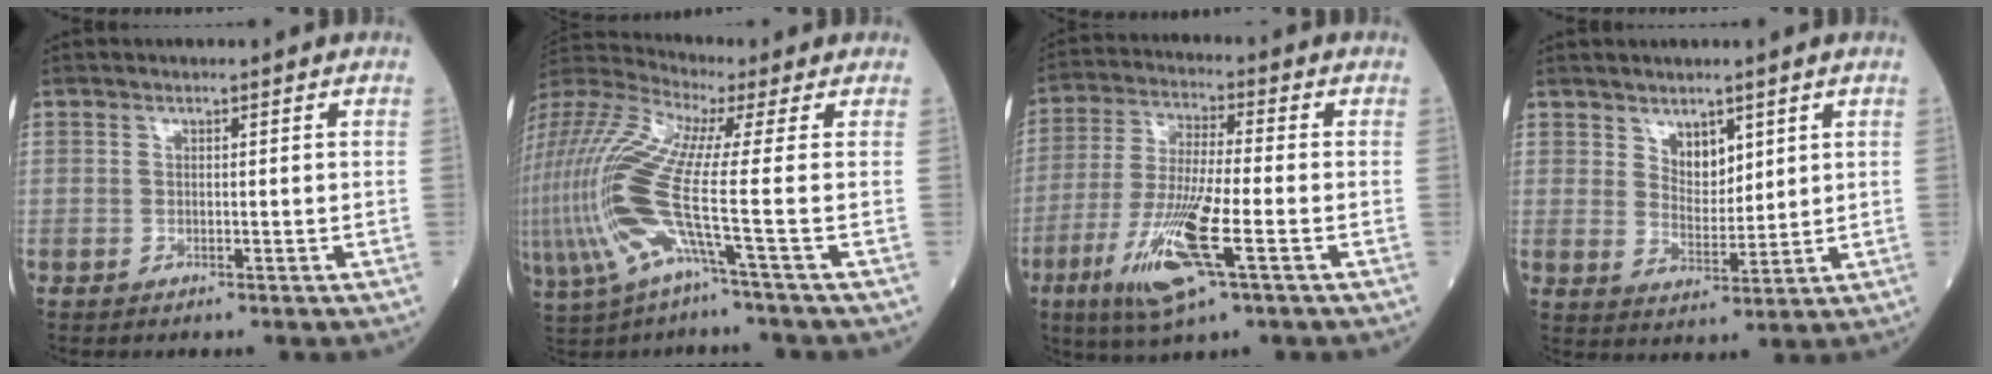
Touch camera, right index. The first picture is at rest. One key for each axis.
{"total": 16.8, "fx": -3.2, "fy": 0.9, "fz": 16.4, "tx": -0.382, "ty": 0.001, "tz": -0.072}
{"total": 13.2, "fx": -5.2, "fy": 1.4, "fz": 12.0, "tx": -0.250, "ty": -0.024, "tz": -0.095}
{"total": 4.4, "fx": 2.6, "fy": 2.4, "fz": 2.7, "tx": -0.045, "ty": -0.004, "tz": 0.053}